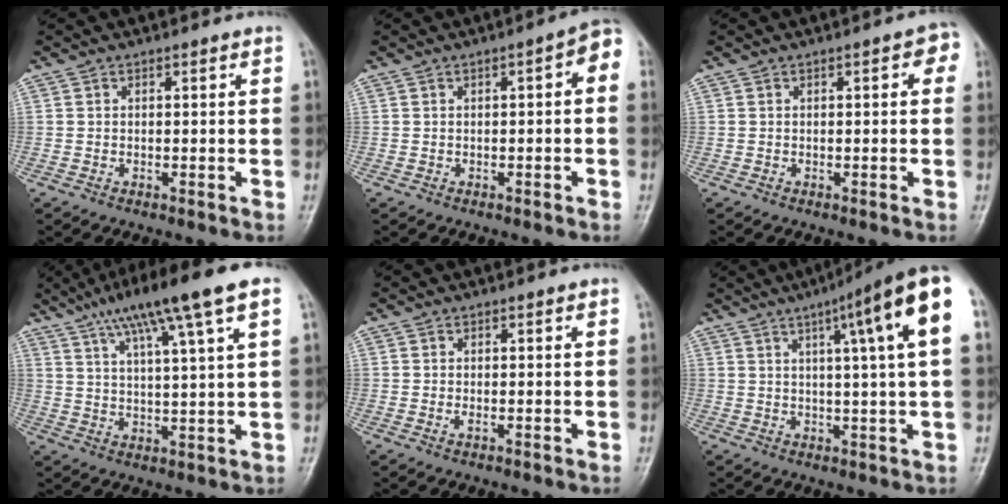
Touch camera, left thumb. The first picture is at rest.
{"total": 3.9, "force": [0.2, 1.5, 3.5], "torque": [-0.036, 0.021, -0.007]}
{"total": 3.1, "force": [0.9, 1.3, 2.7], "torque": [-0.022, 0.003, 0.003]}
{"total": 15.0, "force": [8.4, 1.7, 12.3], "torque": [-0.204, -0.002, 0.135]}
{"total": 0.7, "force": [0.2, 0.4, 0.6], "torque": [-0.010, 0.001, 0.004]}
{"total": 14.5, "force": [5.3, 0.8, 13.5], "torque": [-0.194, 0.006, 0.068]}